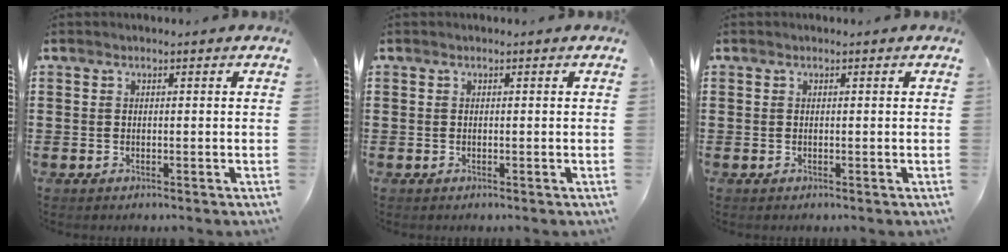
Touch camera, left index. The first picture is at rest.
{"total": 0.0}
{"total": 0.0}